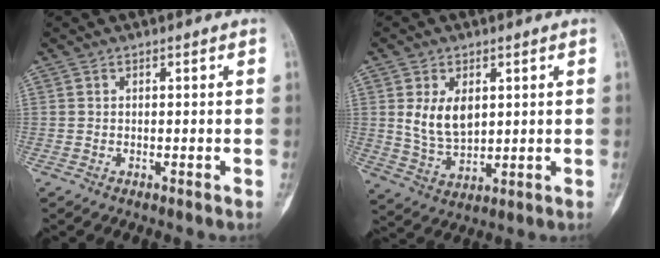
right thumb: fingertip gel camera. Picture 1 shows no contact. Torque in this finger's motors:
{"motor_torque": [0.14, 0.91, 0.49, -0.22, 0.03]}